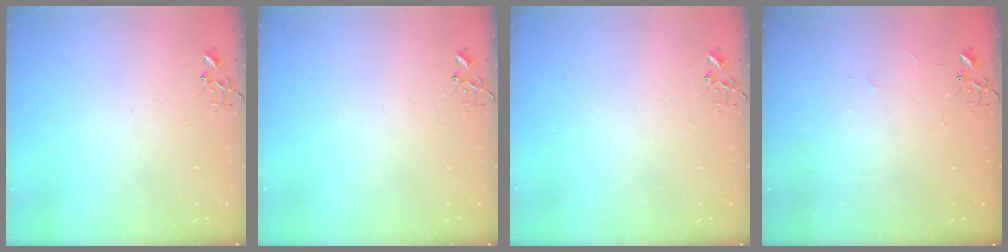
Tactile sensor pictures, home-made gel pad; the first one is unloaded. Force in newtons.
{"total": 0.0}
{"total": 0.0}
{"total": 2.1, "press": 2.1, "slide": 0.4}